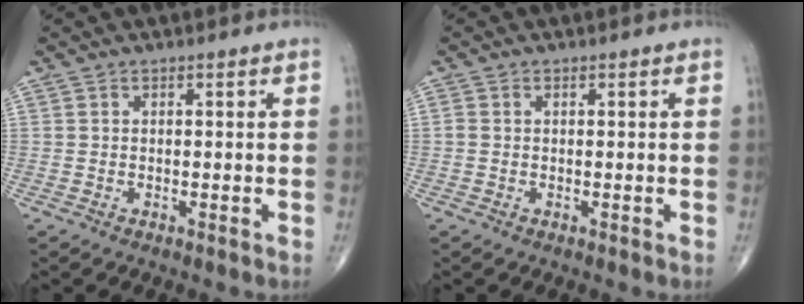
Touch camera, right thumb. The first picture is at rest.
{"total": 0.7, "force": [0.1, 0.5, 0.5], "torque": [-0.017, 0.008, 0.006]}